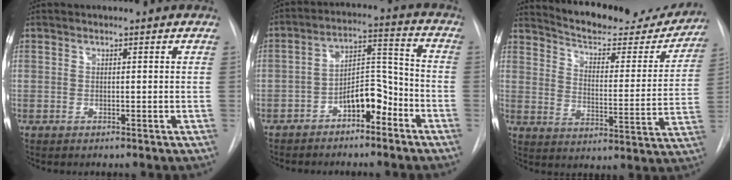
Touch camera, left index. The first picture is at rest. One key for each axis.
{"total": 8.1, "fx": -4.9, "fy": 3.6, "fz": 5.3, "tx": -0.091, "ty": 0.034, "tz": -0.082}
{"total": 20.8, "fx": 19.2, "fy": 4.6, "fz": 6.5, "tx": -0.089, "ty": -0.035, "tz": 0.253}